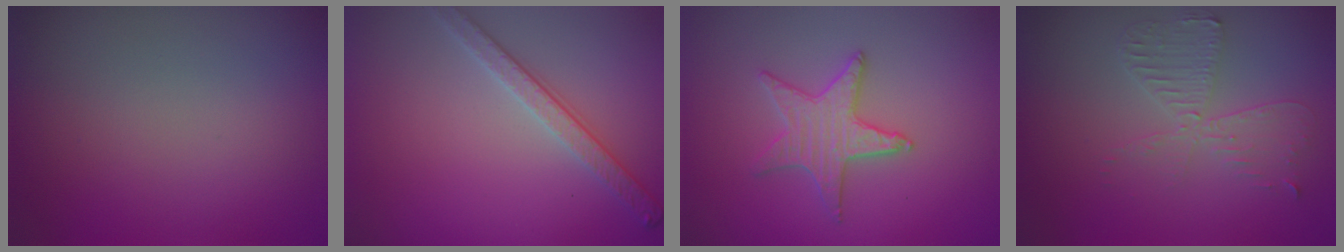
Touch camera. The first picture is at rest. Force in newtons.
{"total": 2.8, "press": 2.7, "slide": 0.8}
{"total": 3.1, "press": 3.1, "slide": 0.4}
{"total": 3.3, "press": 2.8, "slide": 1.7}